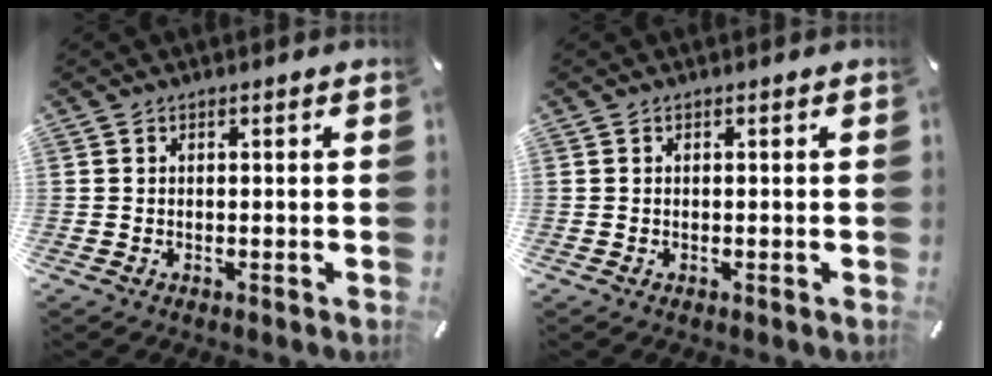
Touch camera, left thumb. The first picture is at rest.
{"total": 0.0}